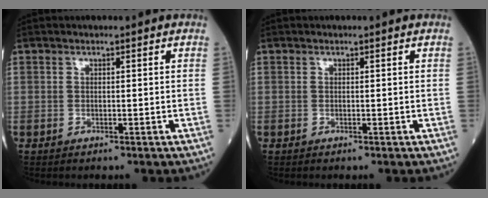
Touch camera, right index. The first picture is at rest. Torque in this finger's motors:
{"motor_torque": [0.01, -0.01, 0.01, 0.00]}